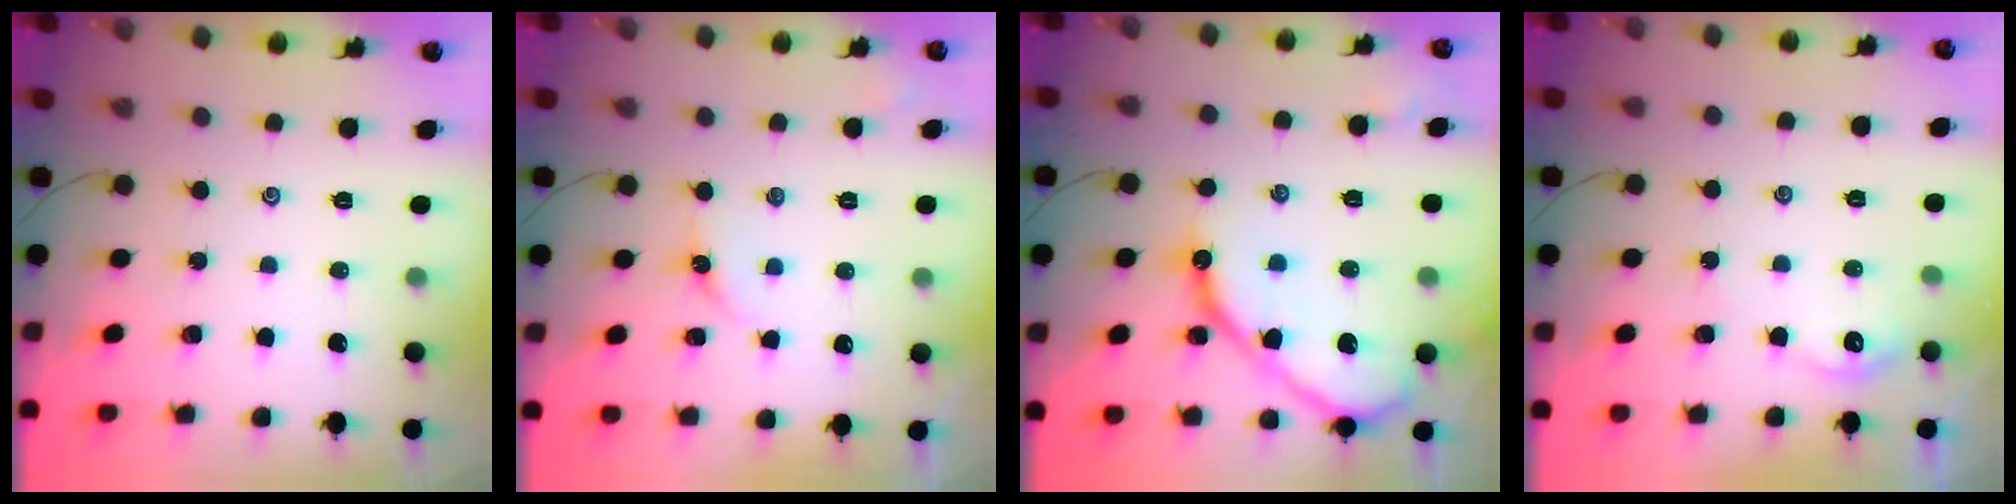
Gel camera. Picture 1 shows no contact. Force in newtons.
{"total": 3.2, "press": 3.1, "slide": 0.5}
{"total": 13.1, "press": 13.0, "slide": 1.2}
{"total": 3.2, "press": 3.2, "slide": 0.3}